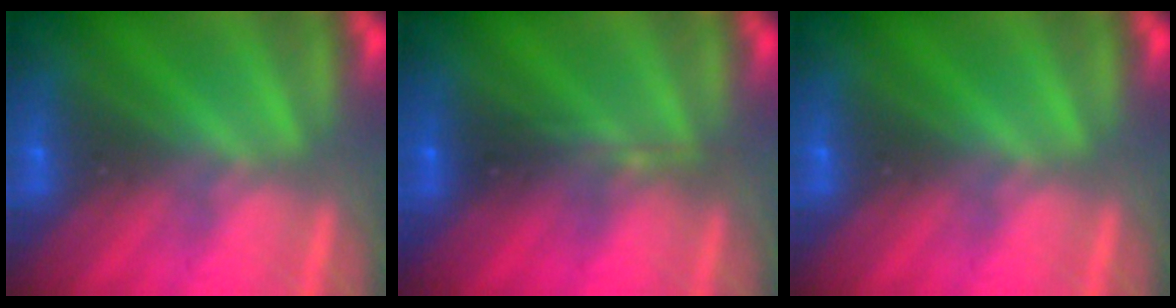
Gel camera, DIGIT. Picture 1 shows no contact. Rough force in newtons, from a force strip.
{"total": 2.3}
{"total": 0.0}